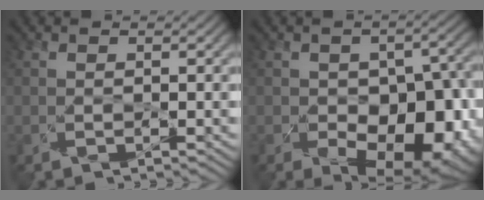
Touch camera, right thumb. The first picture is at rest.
{"total": 14.8, "force": [-6.1, 9.2, 9.9], "torque": [-0.103, -0.021, -0.054]}